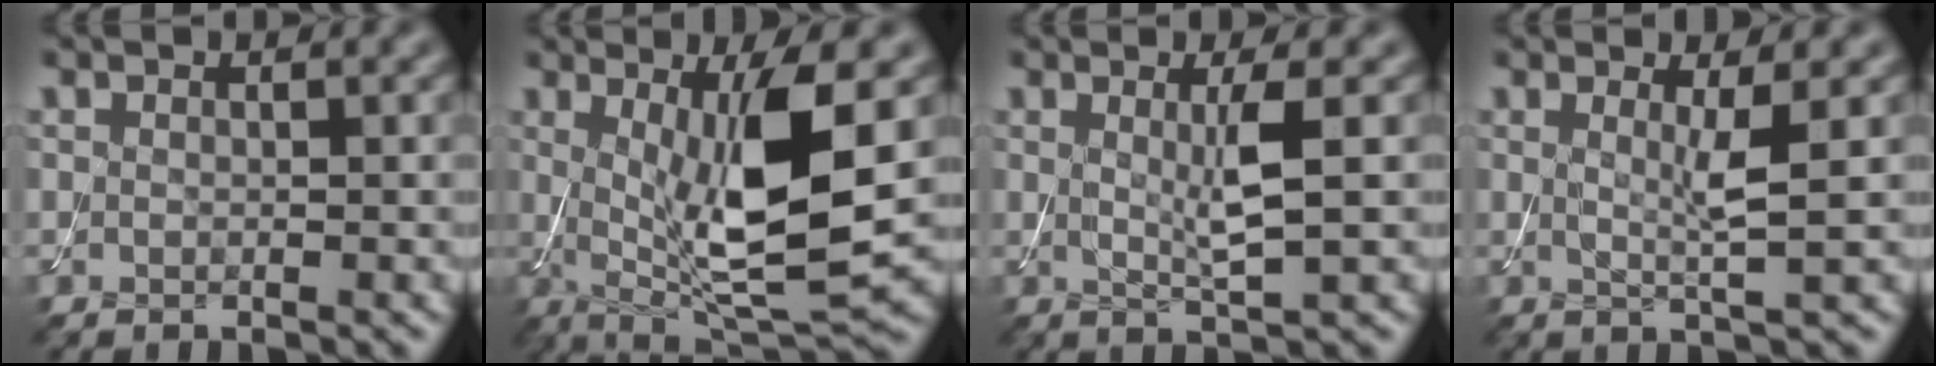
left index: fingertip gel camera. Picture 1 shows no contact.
{"total": 10.4, "force": [0.9, 2.7, 10.0], "torque": [-0.163, -0.014, 0.026]}
{"total": 3.3, "force": [0.5, 0.5, 3.2], "torque": [-0.057, -0.010, 0.010]}
{"total": 2.6, "force": [0.5, 0.4, 2.5], "torque": [-0.044, -0.008, 0.005]}